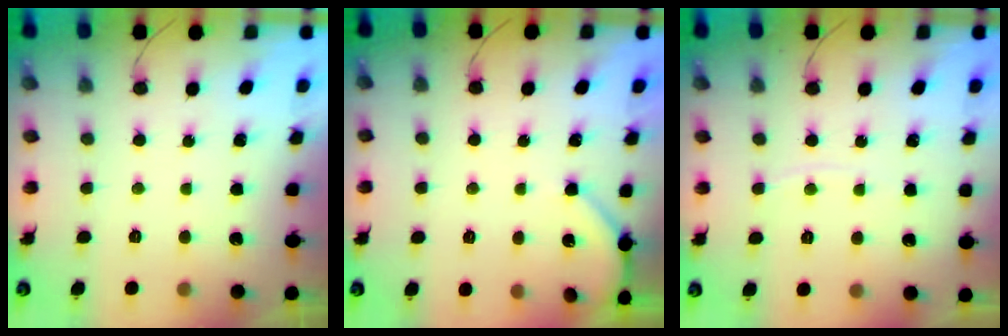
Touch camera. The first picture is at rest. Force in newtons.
{"total": 4.2, "press": 4.2, "slide": 0.5}
{"total": 3.4, "press": 3.4, "slide": 0.5}